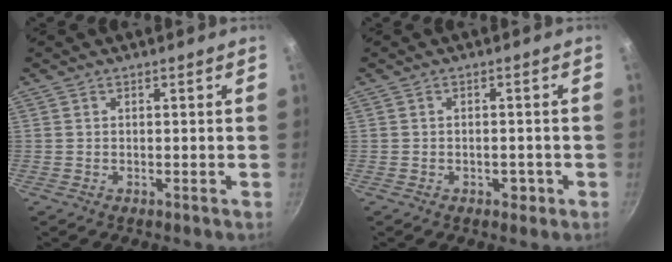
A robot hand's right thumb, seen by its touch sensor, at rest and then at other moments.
{"total": 2.3, "force": [-1.0, 1.6, 1.4], "torque": [-0.012, 0.007, -0.010]}